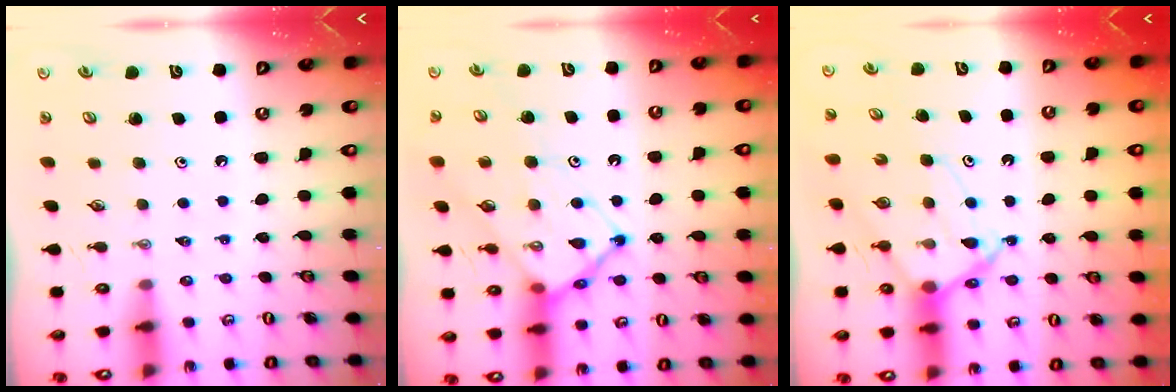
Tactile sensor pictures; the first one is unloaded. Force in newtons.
{"total": 16.9, "press": 16.8, "slide": 1.5}
{"total": 11.8, "press": 11.8, "slide": 1.2}